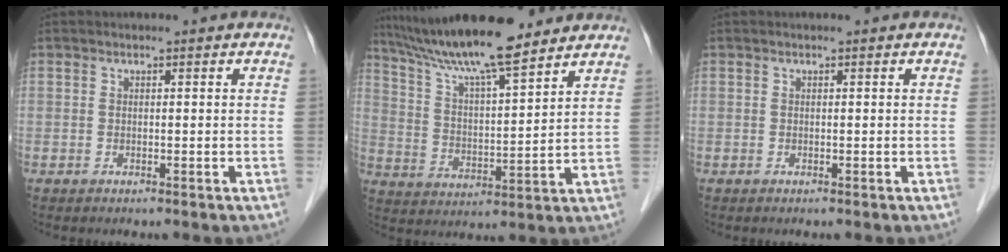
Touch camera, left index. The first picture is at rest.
{"total": 15.1, "force": [12.8, 1.2, 7.9], "torque": [-0.141, 0.014, 0.221]}
{"total": 0.0}